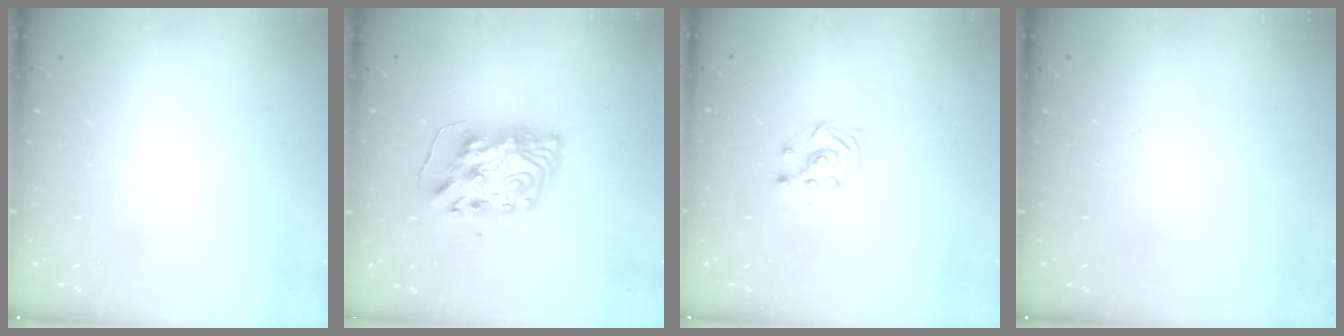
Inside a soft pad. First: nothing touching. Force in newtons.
{"total": 9.9, "press": 9.9, "slide": 0.8}
{"total": 2.7, "press": 2.7, "slide": 0.3}
{"total": 0.0}